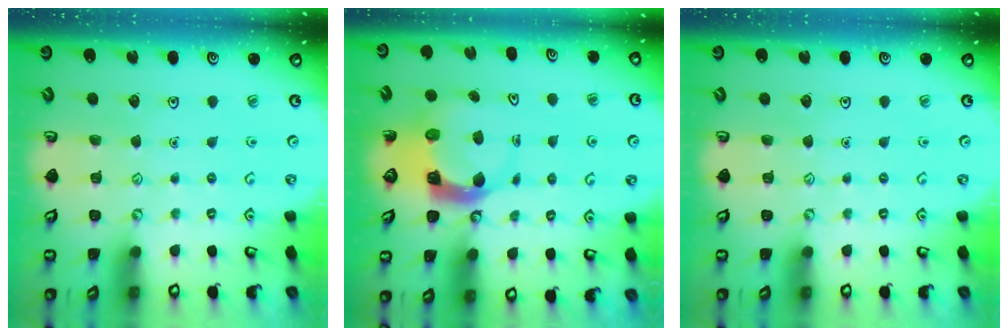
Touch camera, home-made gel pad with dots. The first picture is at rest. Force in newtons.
{"total": 5.6, "press": 5.5, "slide": 0.6}
{"total": 0.0}